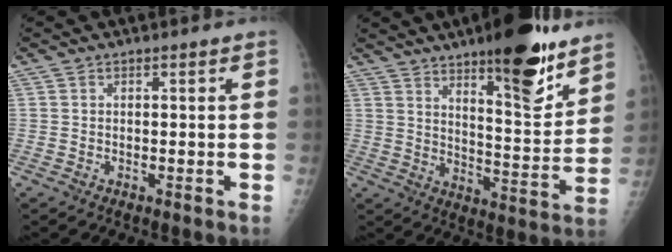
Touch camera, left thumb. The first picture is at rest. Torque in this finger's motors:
{"motor_torque": [2.09, 1.20, 1.38, -1.39, 0.35]}